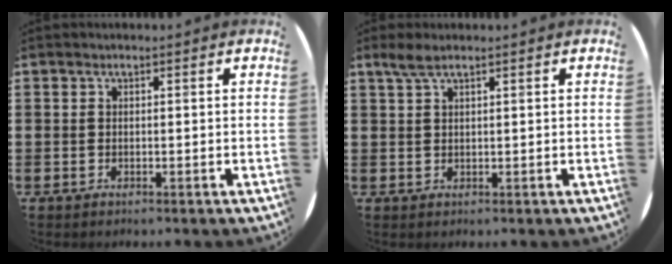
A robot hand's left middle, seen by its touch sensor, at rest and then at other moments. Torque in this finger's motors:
{"motor_torque": [0.20, -0.16, 0.02, 0.01]}